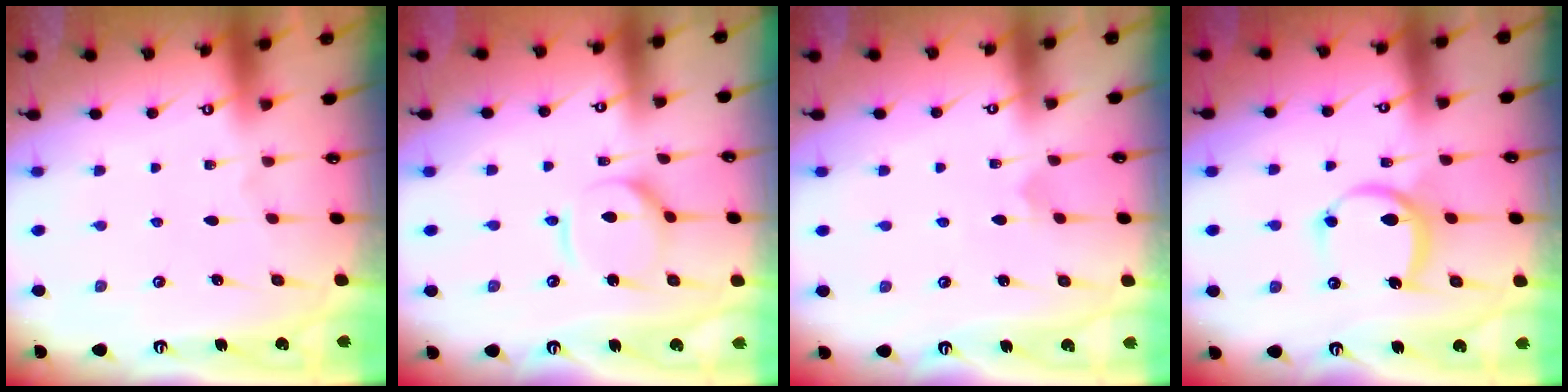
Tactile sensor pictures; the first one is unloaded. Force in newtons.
{"total": 7.8, "press": 7.8, "slide": 0.8}
{"total": 2.7, "press": 2.7, "slide": 0.1}
{"total": 9.7, "press": 9.7, "slide": 0.3}